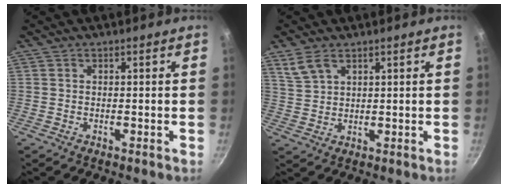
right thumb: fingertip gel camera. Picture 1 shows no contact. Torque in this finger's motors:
{"motor_torque": [-0.44, 0.49, -0.02, -0.02, 0.15]}